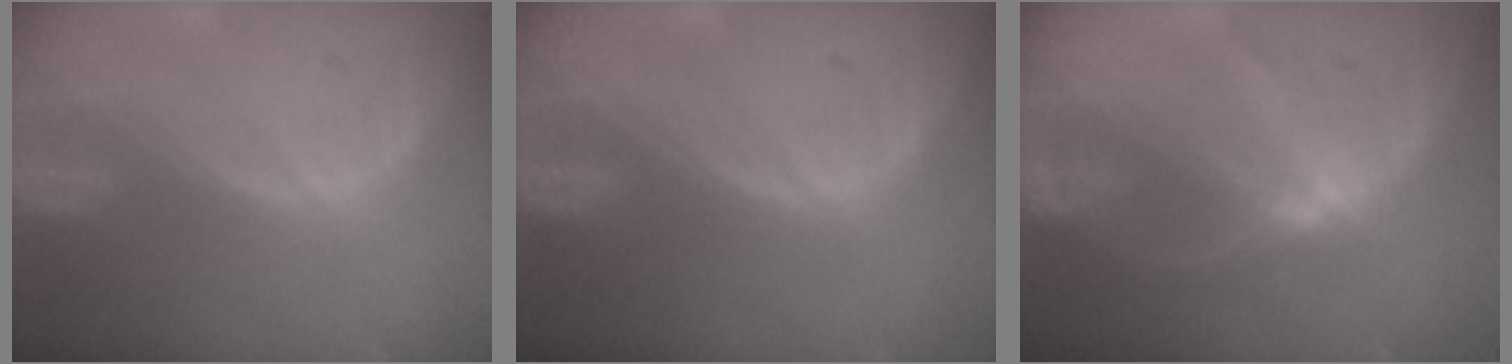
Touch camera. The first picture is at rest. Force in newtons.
{"total": 0.0}
{"total": 6.3, "press": 5.6, "slide": 2.8}